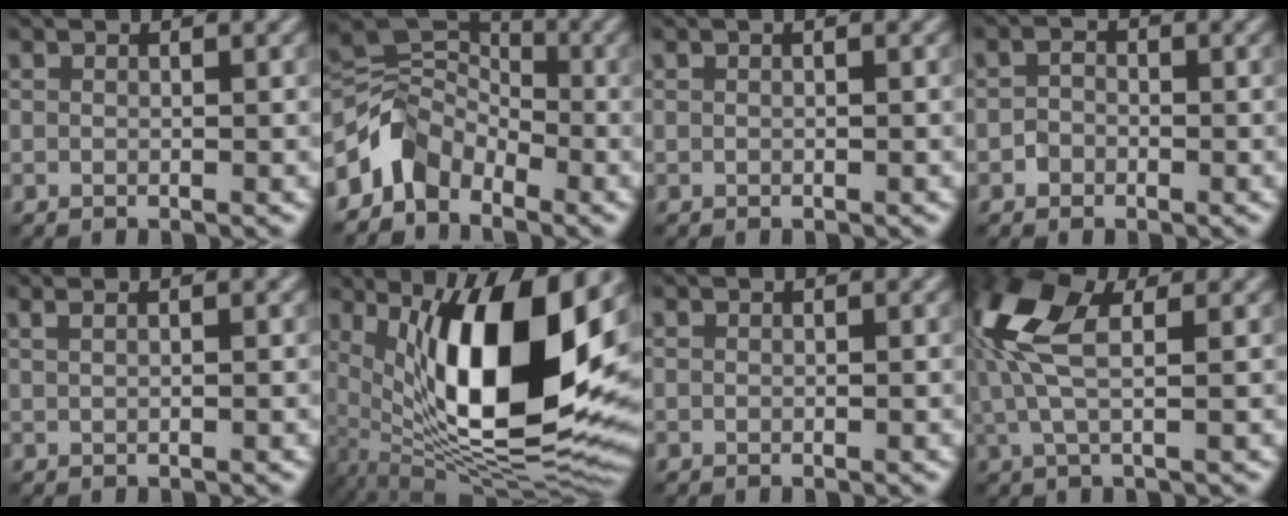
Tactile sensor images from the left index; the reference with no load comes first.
{"total": 4.7, "force": [-3.3, 2.9, 1.5], "torque": [-0.021, 0.002, -0.076]}
{"total": 0.5, "force": [0.1, 0.1, 0.5], "torque": [-0.012, 0.000, -0.003]}
{"total": 1.3, "force": [-0.8, 0.9, 0.2], "torque": [-0.005, -0.001, -0.017]}
{"total": 2.2, "force": [1.1, 1.1, 1.5], "torque": [-0.009, -0.002, -0.011]}
{"total": 14.2, "force": [3.2, 4.9, 12.9], "torque": [-0.207, -0.027, 0.059]}
{"total": 0.0}
{"total": 7.4, "force": [1.9, 3.1, 6.5], "torque": [-0.161, 0.016, 0.030]}